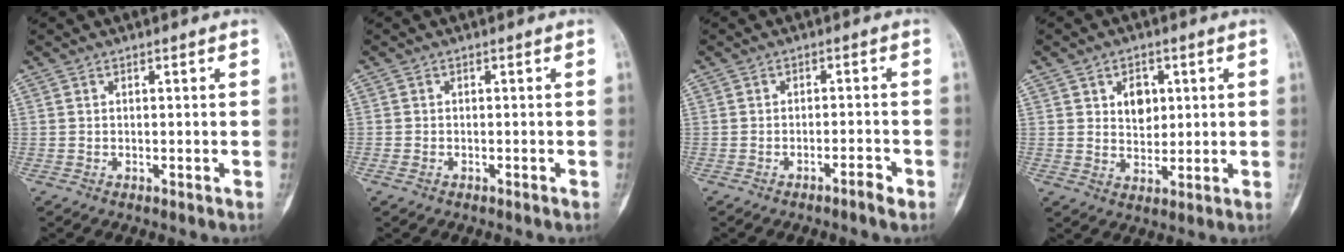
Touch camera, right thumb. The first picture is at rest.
{"total": 0.9, "force": [-0.6, 0.5, 0.5], "torque": [-0.016, -0.001, -0.012]}
{"total": 2.4, "force": [-1.8, 0.2, 1.7], "torque": [-0.031, 0.013, -0.030]}
{"total": 5.7, "force": [1.8, 4.2, 3.4], "torque": [-0.026, -0.010, 0.030]}